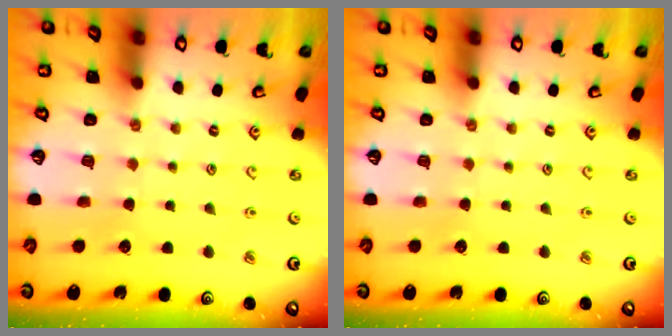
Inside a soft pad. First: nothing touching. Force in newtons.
{"total": 0.0}